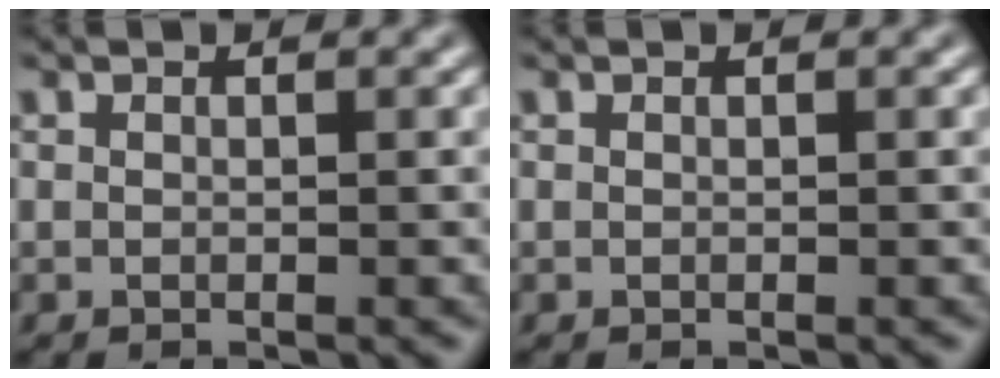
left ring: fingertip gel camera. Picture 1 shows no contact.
{"total": 0.0}